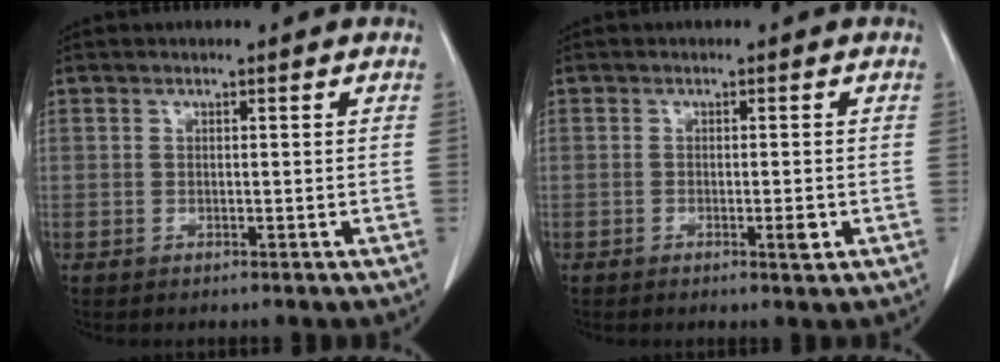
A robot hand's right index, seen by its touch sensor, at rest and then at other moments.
{"total": 1.8, "force": [-0.6, 0.3, 1.6], "torque": [-0.024, -0.003, -0.008]}